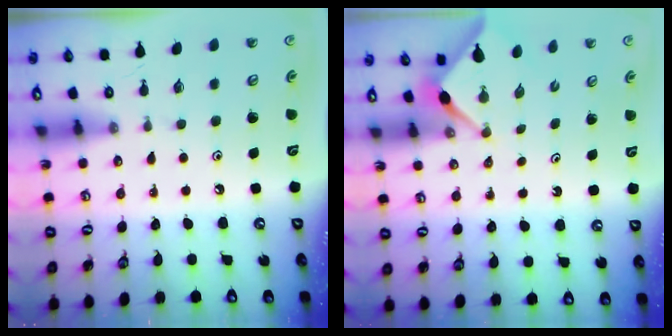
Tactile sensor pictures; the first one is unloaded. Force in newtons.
{"total": 2.9, "press": 2.9, "slide": 0.4}